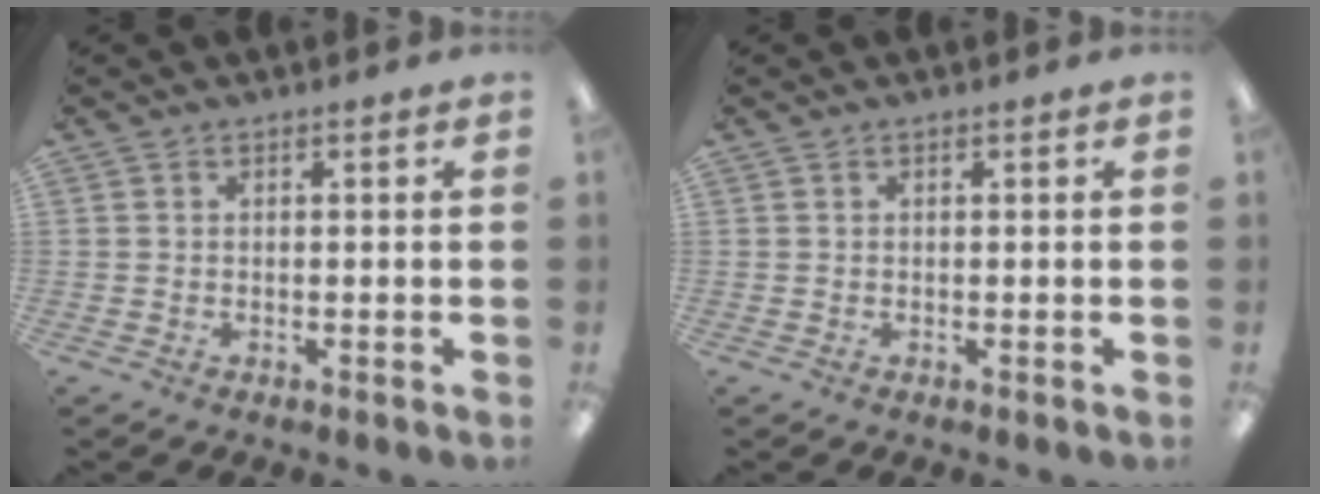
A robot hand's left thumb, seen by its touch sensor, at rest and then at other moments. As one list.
[{"total": 0.0}]